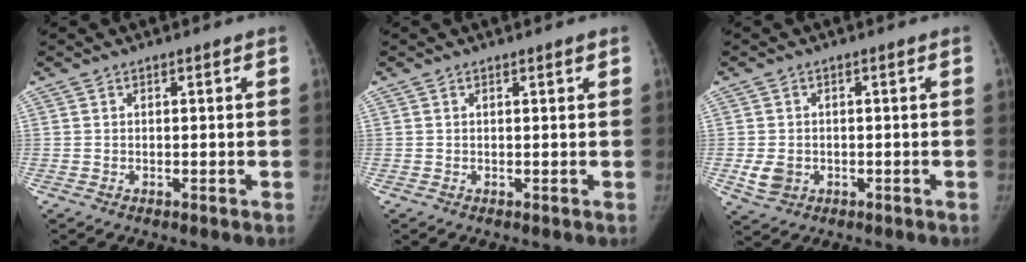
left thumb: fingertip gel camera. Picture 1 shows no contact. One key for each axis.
{"total": 0.8, "fx": 0.5, "fy": 0.1, "fz": 0.5, "tx": -0.006, "ty": -0.002, "tz": 0.008}
{"total": 3.8, "fx": -0.7, "fy": 3.1, "fz": 2.1, "tx": -0.033, "ty": -0.002, "tz": -0.005}